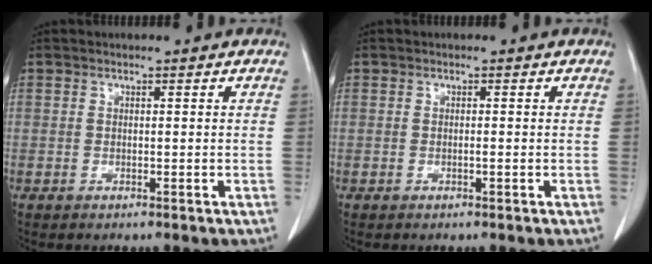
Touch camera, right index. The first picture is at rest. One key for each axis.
{"total": 0.8, "fx": -0.2, "fy": 0.3, "fz": 0.7, "tx": -0.018, "ty": 0.000, "tz": -0.002}